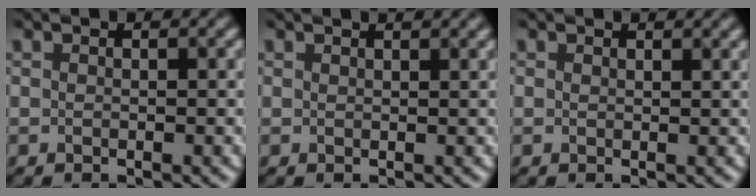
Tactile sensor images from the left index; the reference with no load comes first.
{"total": 1.4, "force": [1.2, 0.4, 0.7], "torque": [-0.006, -0.001, 0.010]}
{"total": 0.8, "force": [0.7, 0.2, 0.2], "torque": [-0.002, -0.002, 0.011]}